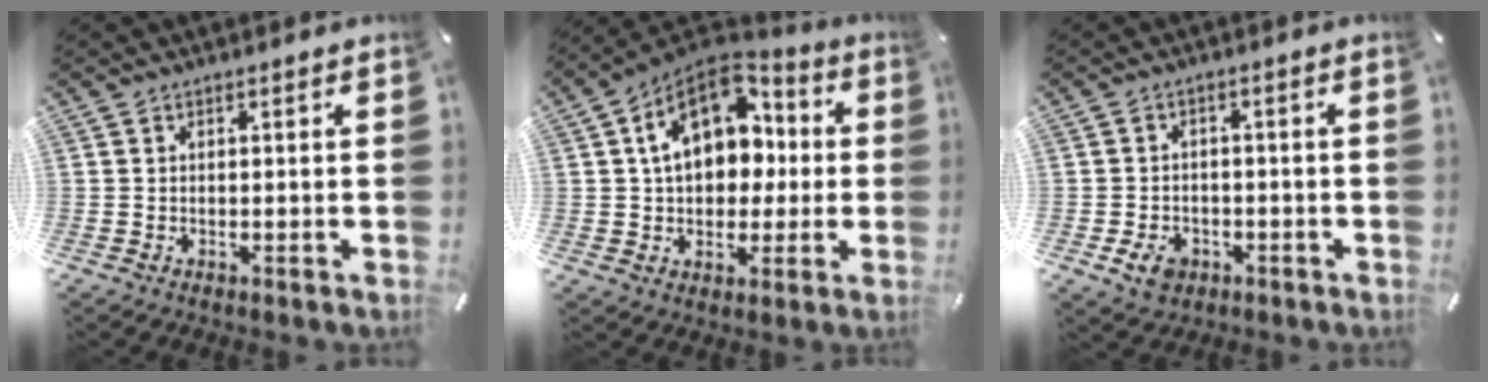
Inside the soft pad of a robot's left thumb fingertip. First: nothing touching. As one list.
[{"total": 16.6, "force": [4.1, 12.3, 10.3], "torque": [-0.180, -0.014, 0.076]}, {"total": 5.0, "force": [-2.4, 3.8, 2.2], "torque": [-0.053, 0.008, -0.046]}]